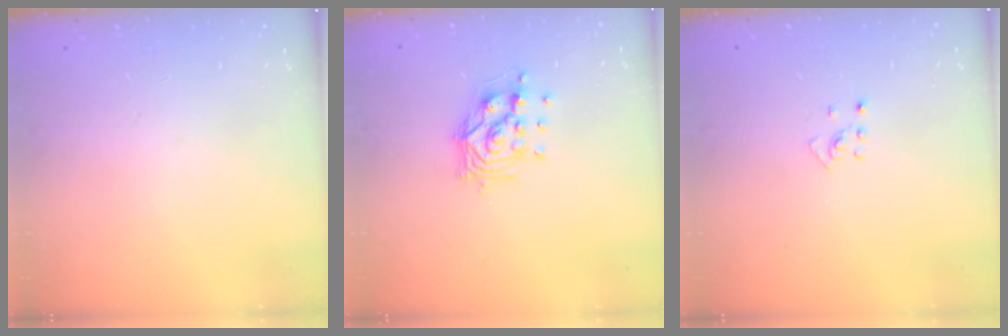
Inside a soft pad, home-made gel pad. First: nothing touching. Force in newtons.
{"total": 10.1, "press": 10.0, "slide": 1.1}
{"total": 2.7, "press": 2.7, "slide": 0.5}